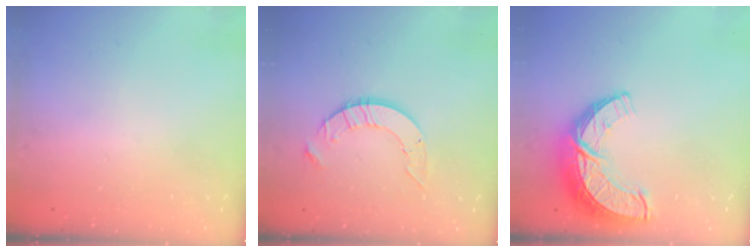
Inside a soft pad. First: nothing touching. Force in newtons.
{"total": 7.0, "press": 7.0, "slide": 0.4}
{"total": 12.6, "press": 12.6, "slide": 0.9}